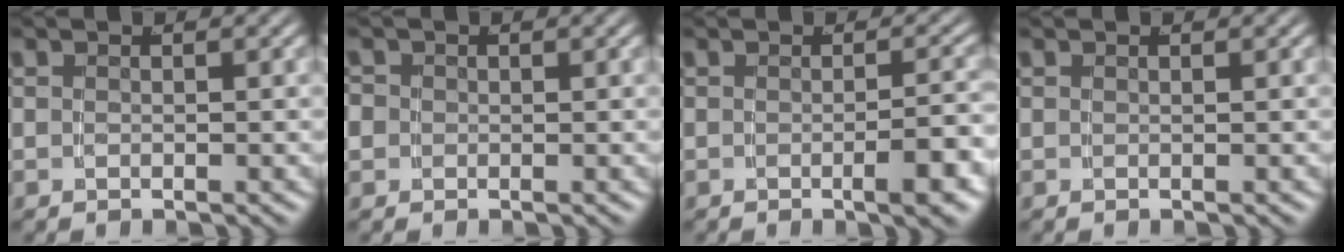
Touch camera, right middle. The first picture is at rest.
{"total": 2.6, "force": [0.0, 2.5, 0.6], "torque": [-0.025, -0.006, -0.005]}
{"total": 2.3, "force": [-1.2, 0.1, 2.0], "torque": [-0.023, 0.009, -0.026]}
{"total": 0.0}